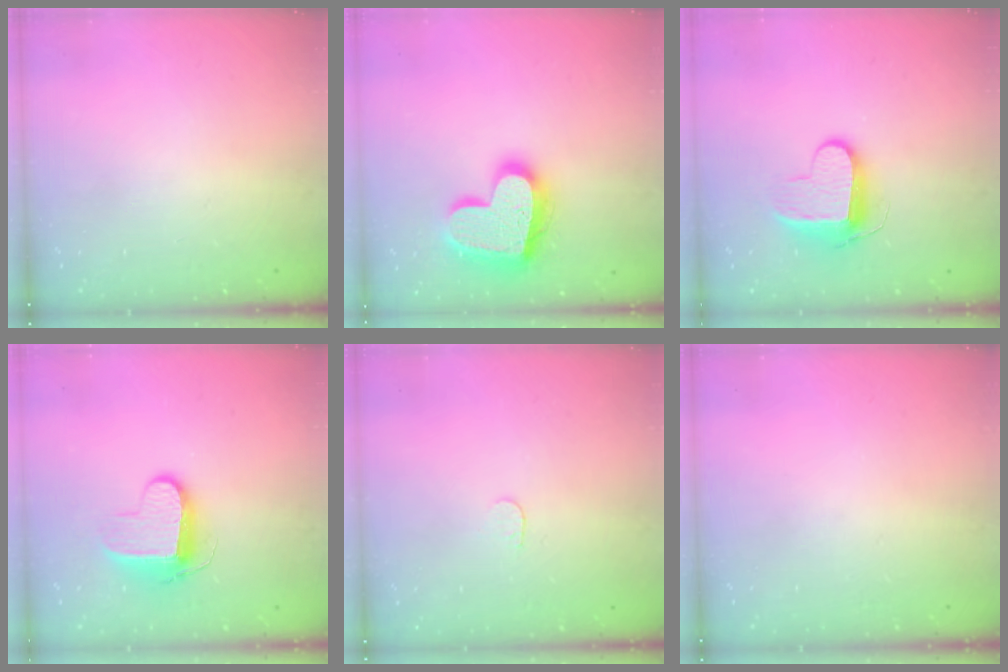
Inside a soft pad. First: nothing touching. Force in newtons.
{"total": 20.4, "press": 20.3, "slide": 1.7}
{"total": 9.9, "press": 9.9, "slide": 0.7}
{"total": 9.3, "press": 9.3, "slide": 0.5}
{"total": 3.3, "press": 3.3, "slide": 0.3}
{"total": 0.0}